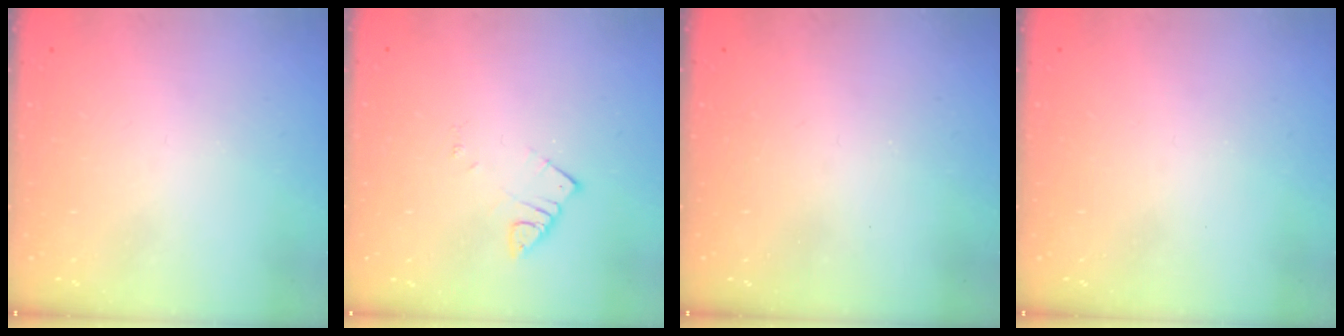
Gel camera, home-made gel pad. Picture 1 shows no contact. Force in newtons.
{"total": 2.6, "press": 2.6, "slide": 0.1}
{"total": 2.5, "press": 2.4, "slide": 0.4}
{"total": 0.0}